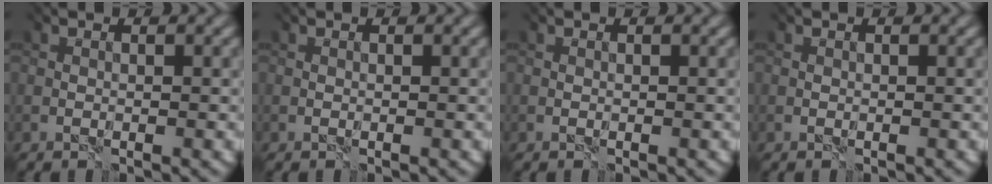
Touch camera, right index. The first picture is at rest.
{"total": 0.0}
{"total": 0.0}
{"total": 0.0}